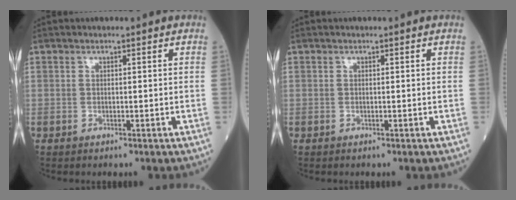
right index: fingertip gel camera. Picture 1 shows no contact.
{"total": 0.0}